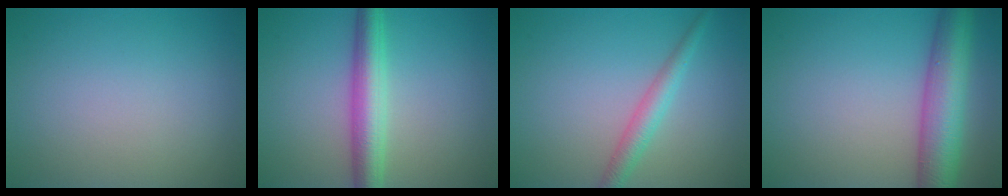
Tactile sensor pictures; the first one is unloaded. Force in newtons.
{"total": 4.8, "press": 4.8, "slide": 0.2}
{"total": 2.5, "press": 2.5, "slide": 0.1}
{"total": 7.4, "press": 7.4, "slide": 0.3}